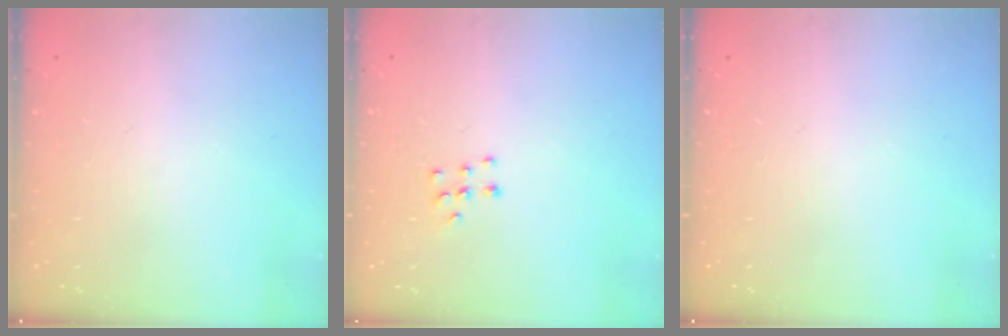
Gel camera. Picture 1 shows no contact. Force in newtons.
{"total": 5.3, "press": 5.3, "slide": 0.5}
{"total": 0.0}